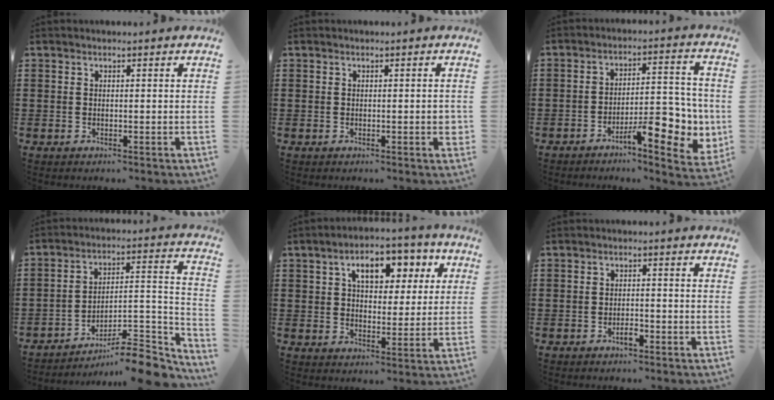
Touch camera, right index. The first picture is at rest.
{"total": 1.2, "force": [-0.1, 0.2, 1.2], "torque": [-0.022, -0.002, -0.001]}
{"total": 9.2, "force": [-4.3, 3.0, 7.5], "torque": [-0.093, 0.004, -0.074]}
{"total": 9.5, "force": [-8.2, 1.8, 4.5], "torque": [-0.051, 0.012, -0.161]}
{"total": 7.9, "force": [3.6, 4.3, 5.5], "torque": [-0.095, 0.000, 0.053]}
{"total": 2.2, "force": [-1.3, 0.6, 1.6], "torque": [-0.031, 0.000, -0.024]}